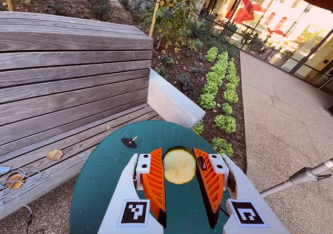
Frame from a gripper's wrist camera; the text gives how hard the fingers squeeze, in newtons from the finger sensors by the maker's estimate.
{"total": 12.3, "left": 12.2, "right": 12.3}